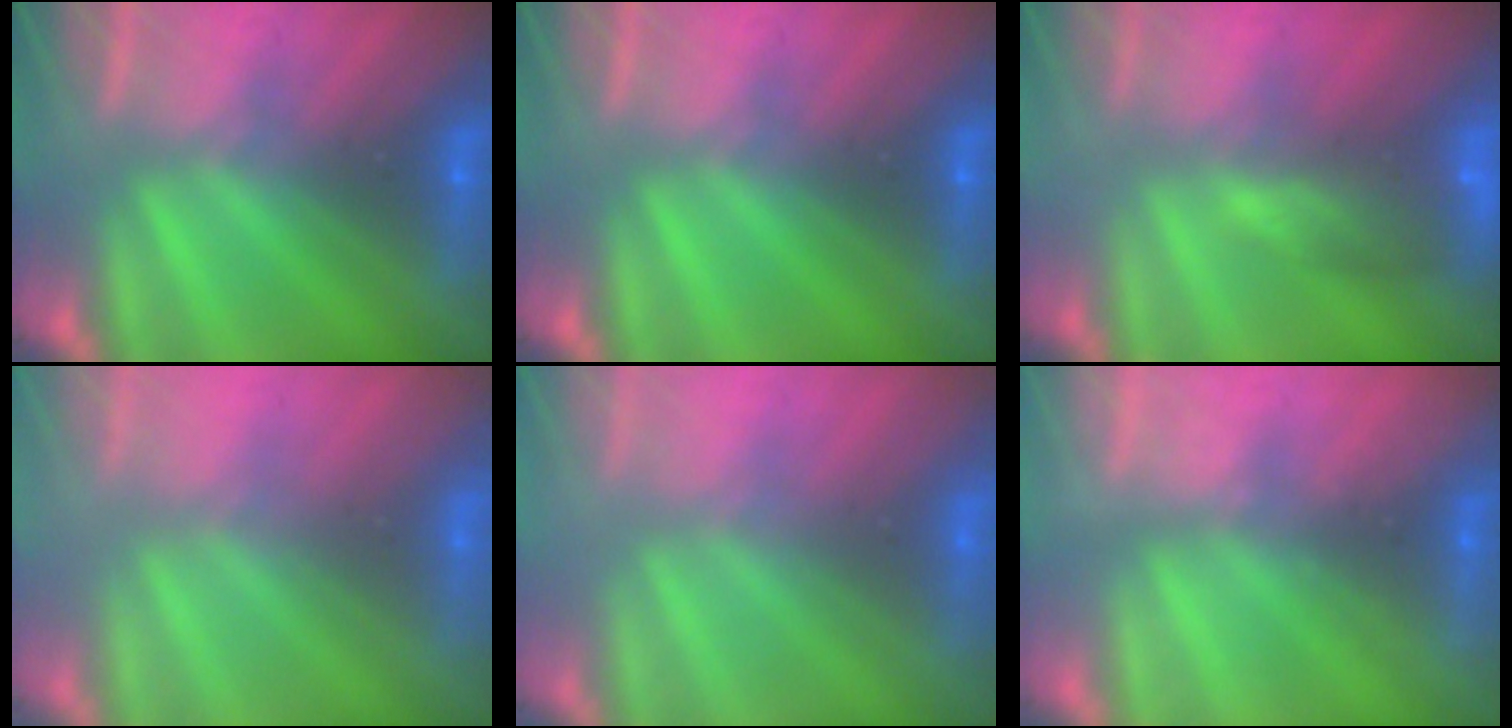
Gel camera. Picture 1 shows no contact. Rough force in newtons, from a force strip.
{"total": 0.0}
{"total": 7.1}
{"total": 3.0}
{"total": 3.1}
{"total": 2.2}